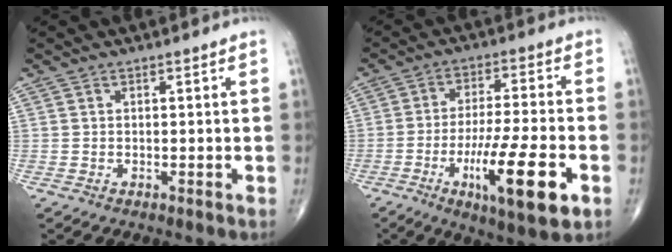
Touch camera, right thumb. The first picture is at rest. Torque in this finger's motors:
{"motor_torque": [1.86, 2.53, 0.22, -0.29, 0.47]}